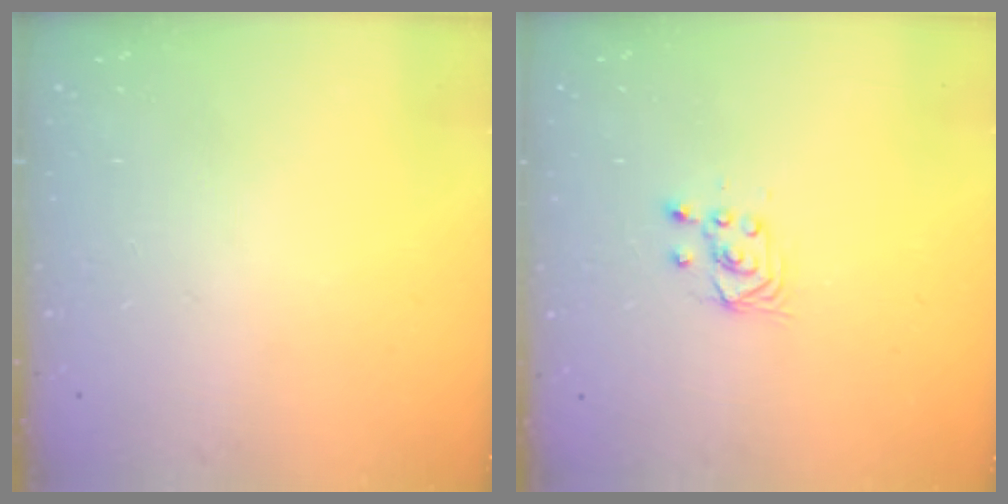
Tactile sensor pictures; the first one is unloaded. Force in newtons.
{"total": 2.9, "press": 2.7, "slide": 1.0}